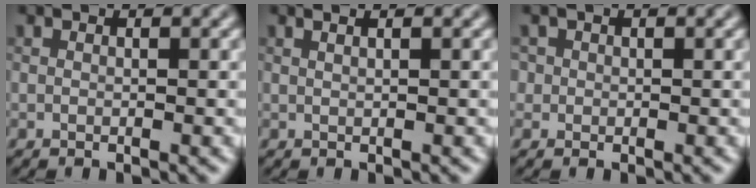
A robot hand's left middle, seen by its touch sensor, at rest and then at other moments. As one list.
[{"total": 1.7, "force": [1.0, 0.8, 1.1], "torque": [0.006, 0.010, -0.007]}, {"total": 0.6, "force": [-0.1, 0.3, -0.6], "torque": [0.011, 0.000, 0.006]}]